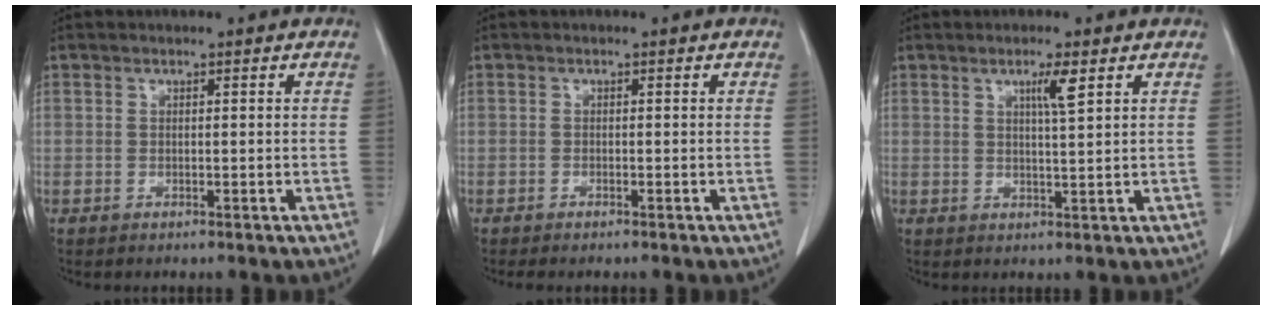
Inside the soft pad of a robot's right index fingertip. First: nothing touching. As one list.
[{"total": 1.9, "force": [-1.7, 0.1, 0.9], "torque": [-0.013, -0.003, -0.021]}, {"total": 3.3, "force": [1.6, -0.2, 2.8], "torque": [-0.054, -0.005, 0.028]}]